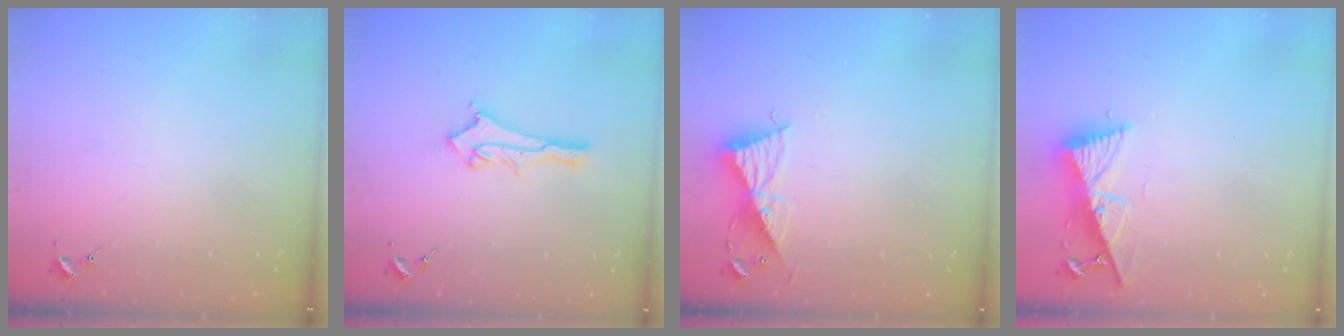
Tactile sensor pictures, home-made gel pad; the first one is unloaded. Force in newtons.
{"total": 12.5, "press": 12.5, "slide": 1.2}
{"total": 9.3, "press": 9.3, "slide": 0.7}
{"total": 10.6, "press": 10.5, "slide": 1.2}